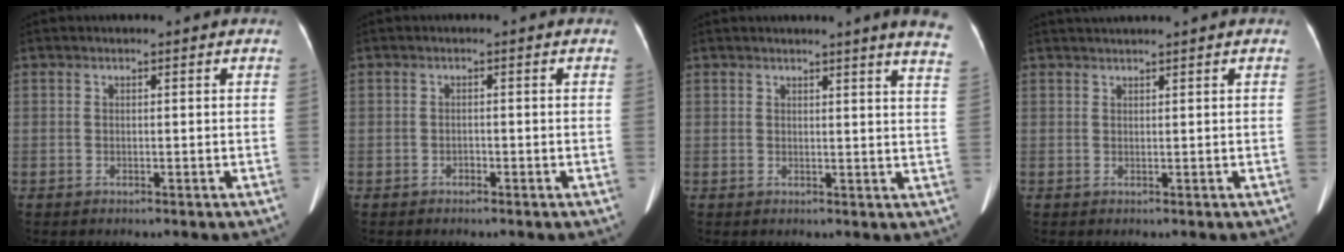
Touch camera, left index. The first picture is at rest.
{"total": 0.8, "force": [-0.6, 0.4, 0.2], "torque": [-0.004, 0.001, -0.011]}
{"total": 8.2, "force": [7.1, -0.9, 4.0], "torque": [-0.039, -0.043, 0.052]}
{"total": 2.2, "force": [1.9, -0.7, 0.8], "torque": [-0.007, 0.018, 0.041]}